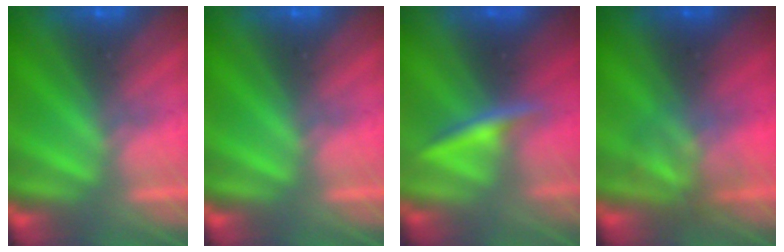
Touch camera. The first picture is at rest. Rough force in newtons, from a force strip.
{"total": 0.0}
{"total": 2.6}
{"total": 2.5}